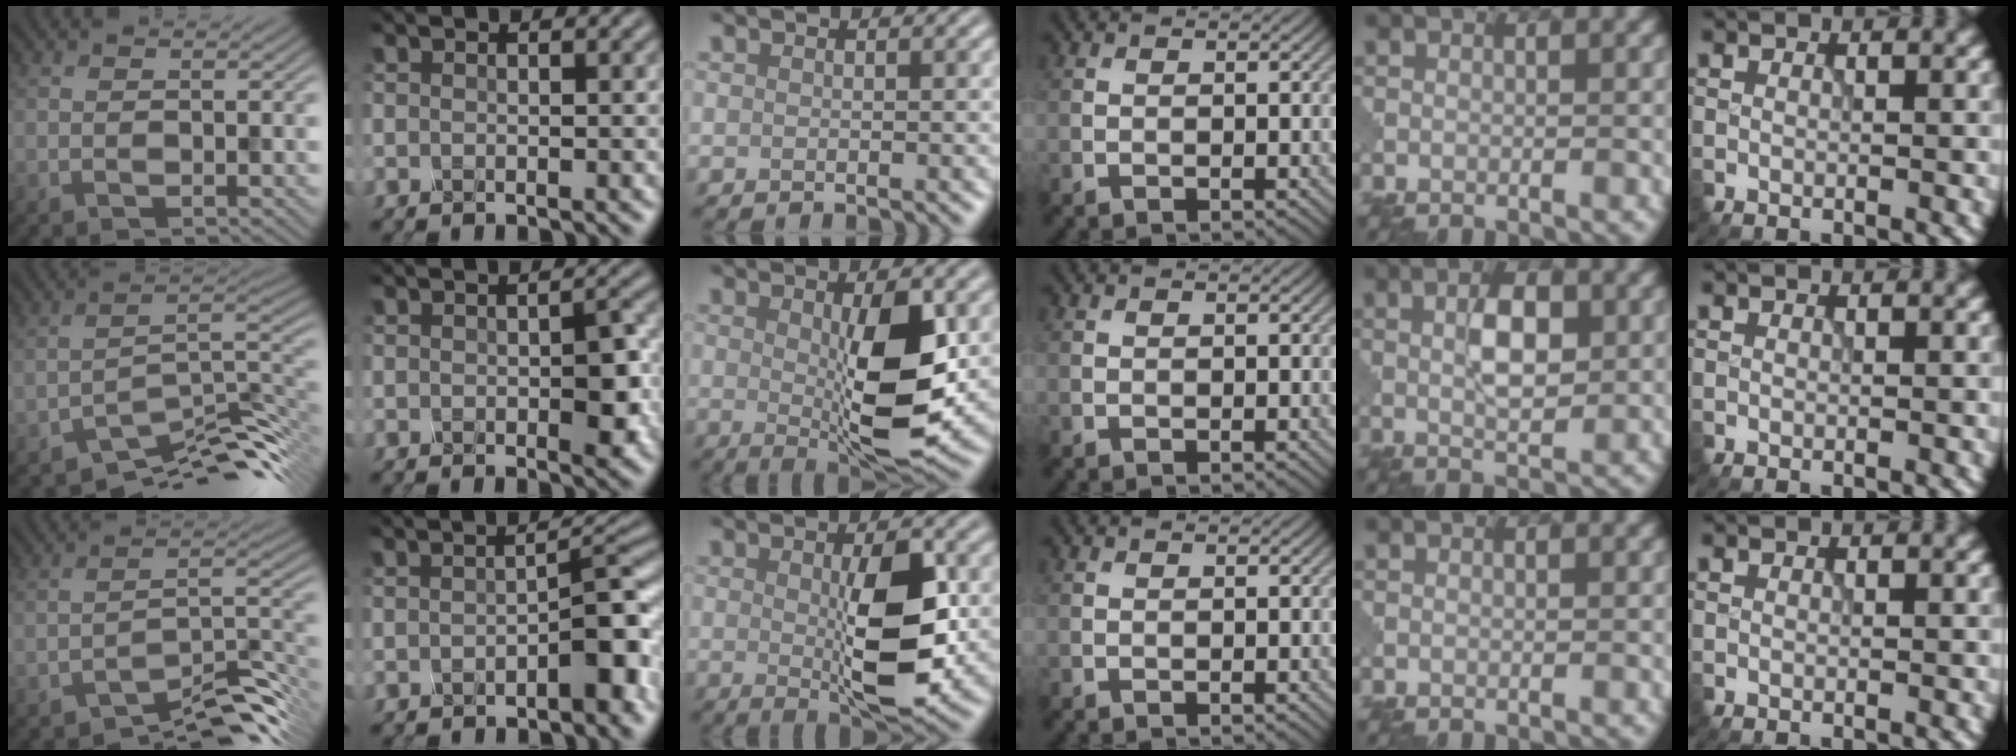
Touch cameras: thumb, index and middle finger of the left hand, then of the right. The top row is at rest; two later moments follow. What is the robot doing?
{"motion": "press", "object": "mechanical pencil"}